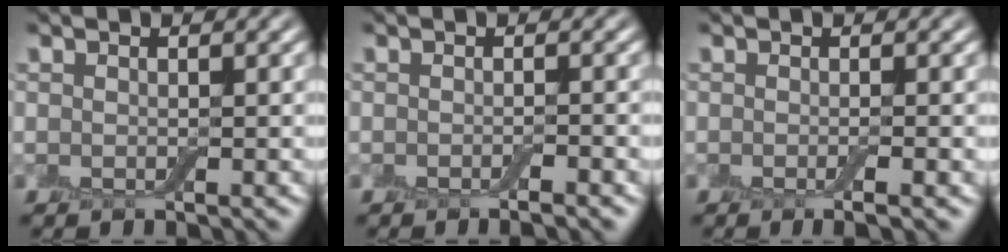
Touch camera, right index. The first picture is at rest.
{"total": 1.5, "force": [-0.8, 0.2, 1.2], "torque": [-0.012, -0.001, -0.012]}
{"total": 2.0, "force": [-0.6, 0.4, 1.8], "torque": [-0.021, -0.004, -0.010]}